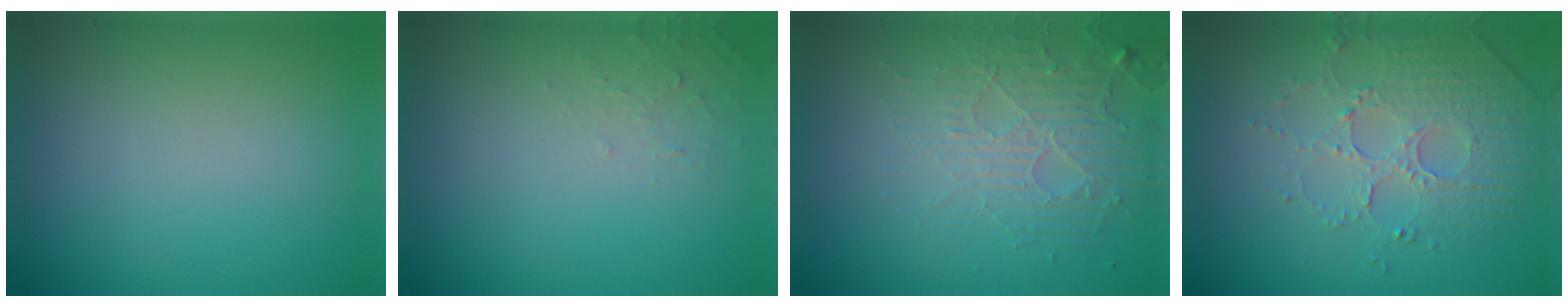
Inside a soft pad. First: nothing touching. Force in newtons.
{"total": 0.9, "press": 0.9, "slide": 0.1}
{"total": 4.0, "press": 2.9, "slide": 2.8}
{"total": 5.0, "press": 3.6, "slide": 3.4}